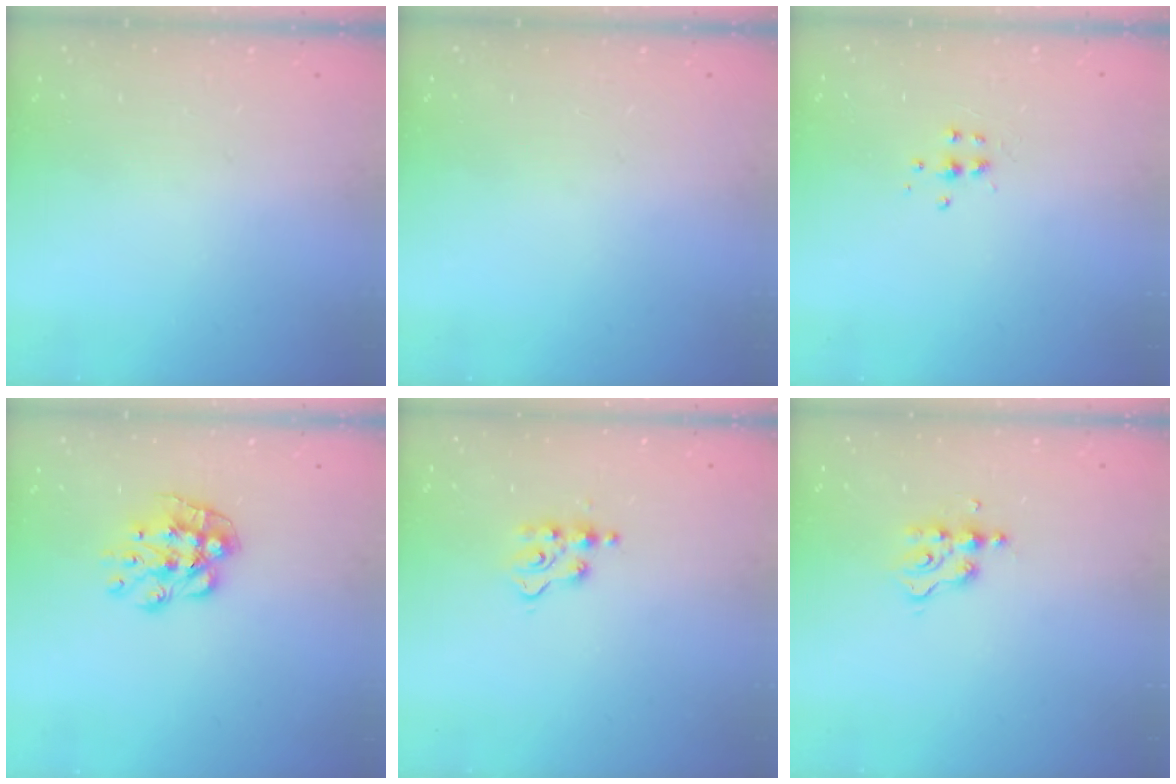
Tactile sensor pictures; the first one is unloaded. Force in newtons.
{"total": 0.0}
{"total": 4.7, "press": 4.7, "slide": 0.4}
{"total": 9.7, "press": 9.7, "slide": 0.4}
{"total": 4.0, "press": 4.0, "slide": 0.3}
{"total": 3.4, "press": 3.4, "slide": 0.3}